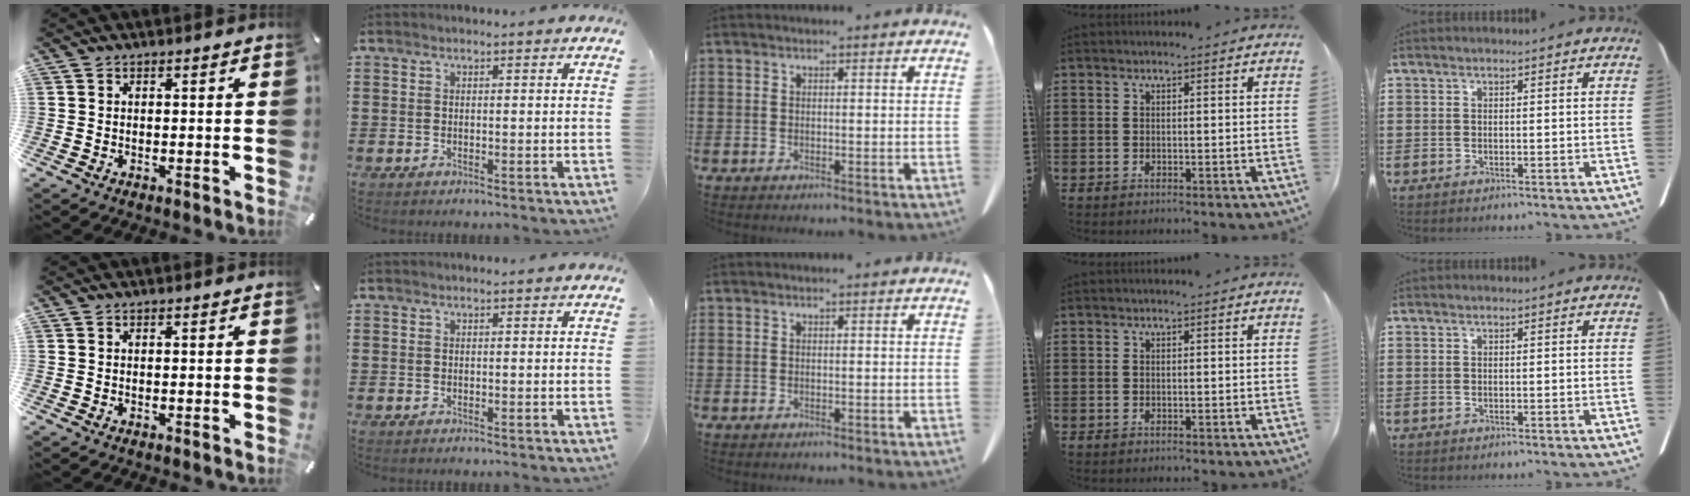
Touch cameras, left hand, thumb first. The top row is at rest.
{}